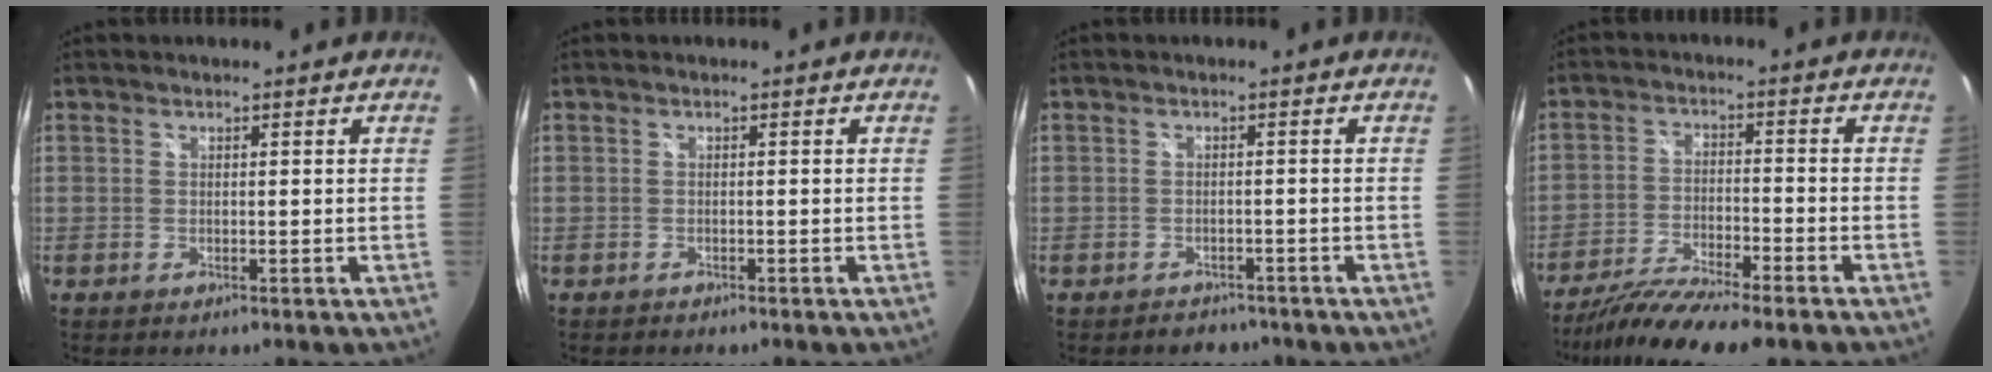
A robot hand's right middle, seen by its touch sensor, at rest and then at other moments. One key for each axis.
{"total": 0.7, "fx": -0.7, "fy": 0.3, "fz": 0.0, "tx": -0.004, "ty": -0.001, "tz": -0.013}
{"total": 3.6, "fx": -3.0, "fy": 2.1, "fz": 0.4, "tx": -0.010, "ty": 0.003, "tz": -0.040}
{"total": 11.8, "fx": -10.1, "fy": 0.9, "fz": 6.2, "tx": -0.136, "ty": -0.031, "tz": -0.180}